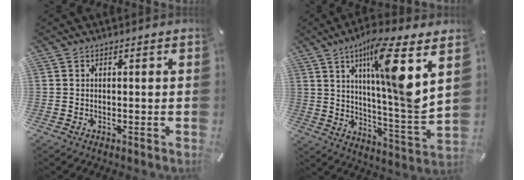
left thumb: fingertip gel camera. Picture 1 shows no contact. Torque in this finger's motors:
{"motor_torque": [2.51, 2.50, 1.15, 0.37, 0.59]}